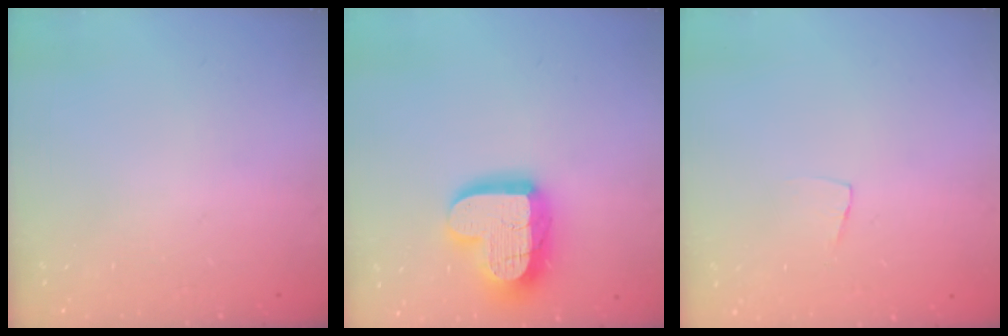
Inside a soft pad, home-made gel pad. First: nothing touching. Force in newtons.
{"total": 18.1, "press": 18.0, "slide": 1.5}
{"total": 3.5, "press": 3.5, "slide": 0.2}